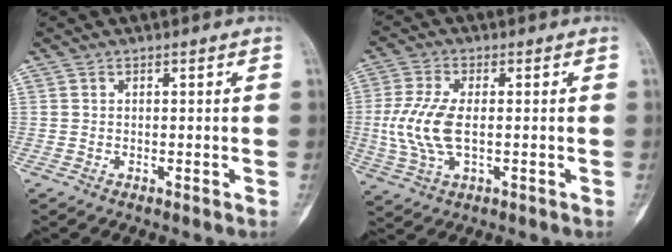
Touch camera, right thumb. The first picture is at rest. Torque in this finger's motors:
{"motor_torque": [0.36, 0.33, 1.17, 0.03, 0.41]}